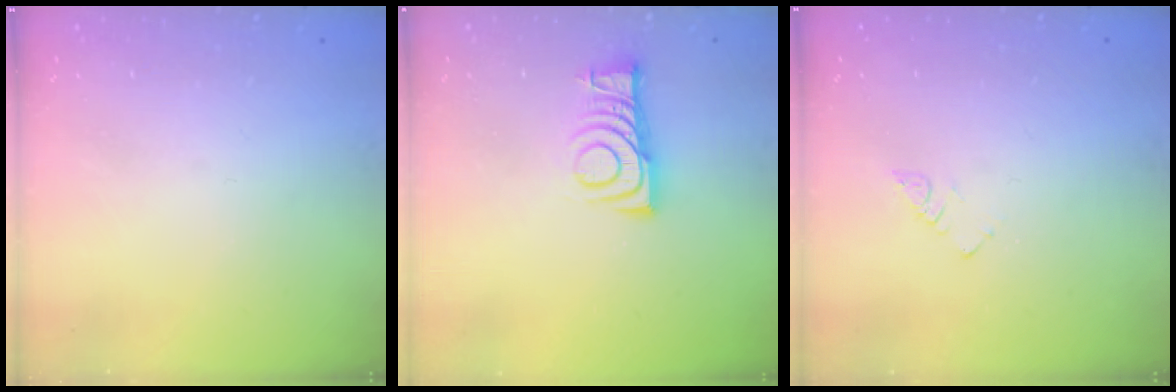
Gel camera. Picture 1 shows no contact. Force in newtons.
{"total": 8.0, "press": 7.9, "slide": 0.5}
{"total": 2.3, "press": 2.3, "slide": 0.4}